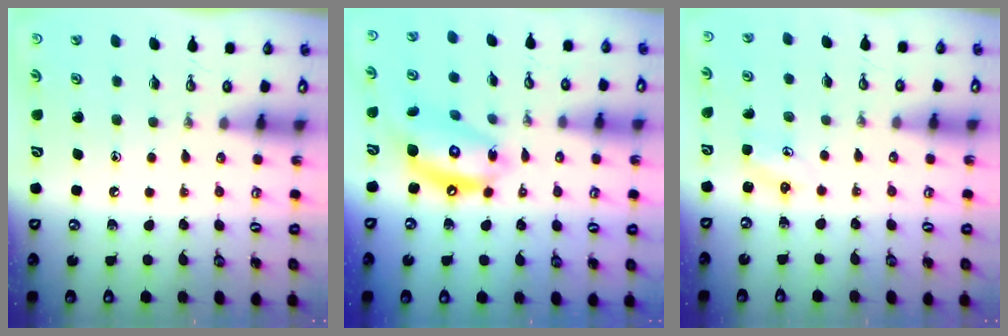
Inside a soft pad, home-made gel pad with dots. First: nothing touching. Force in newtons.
{"total": 13.4, "press": 13.4, "slide": 1.3}
{"total": 2.9, "press": 2.9, "slide": 0.3}